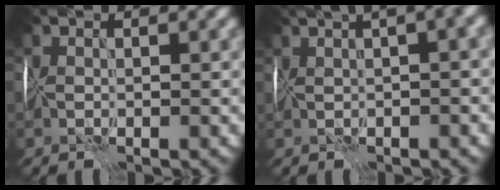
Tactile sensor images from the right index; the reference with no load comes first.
{"total": 13.4, "force": [5.9, 5.6, 10.6], "torque": [-0.117, 0.076, 0.066]}